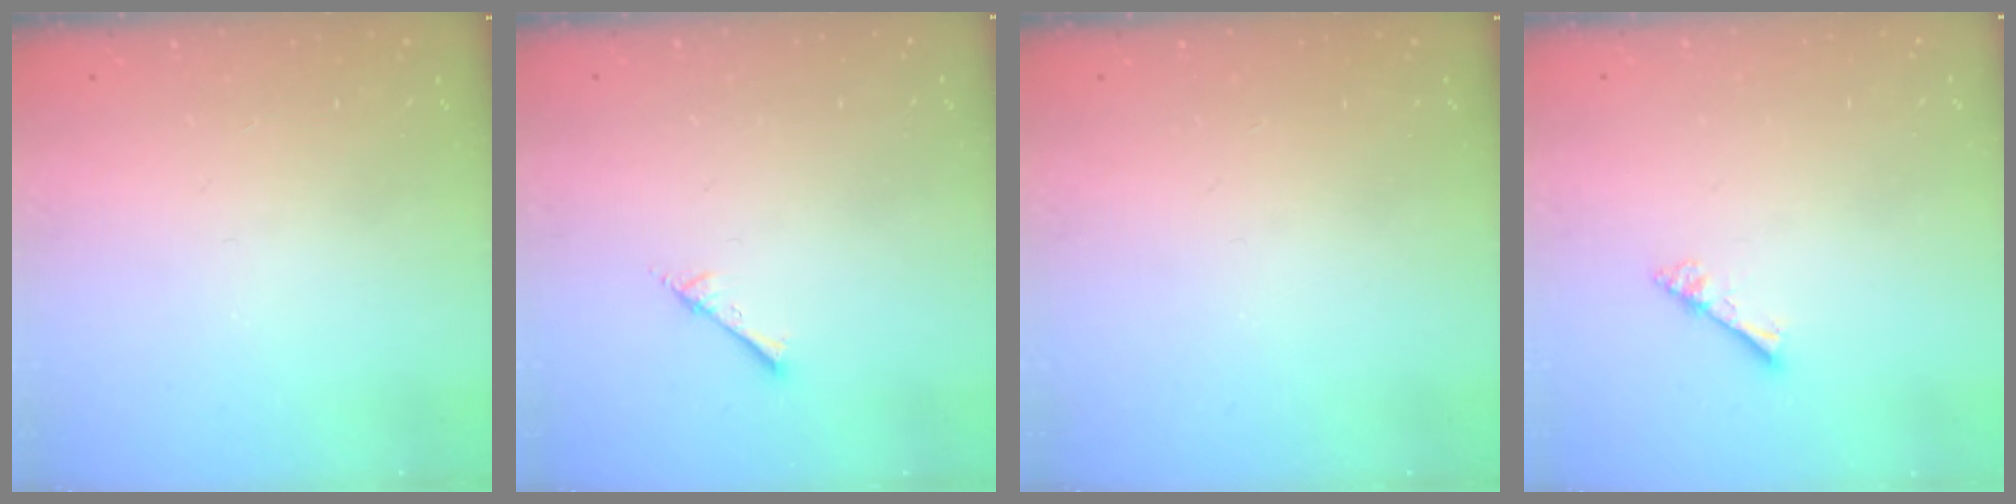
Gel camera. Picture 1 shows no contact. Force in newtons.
{"total": 3.1, "press": 3.1, "slide": 0.3}
{"total": 0.0}
{"total": 1.8, "press": 1.8, "slide": 0.1}